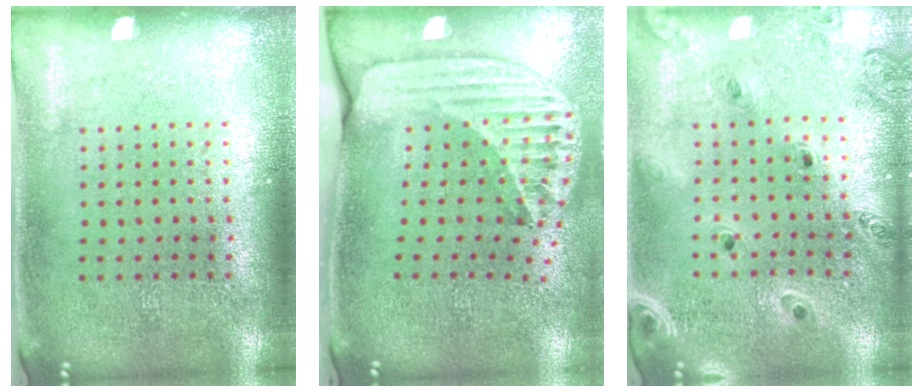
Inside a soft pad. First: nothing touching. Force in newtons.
{"total": 2.6, "press": 1.8, "slide": 1.9}
{"total": 1.3, "press": 1.3, "slide": 0.2}